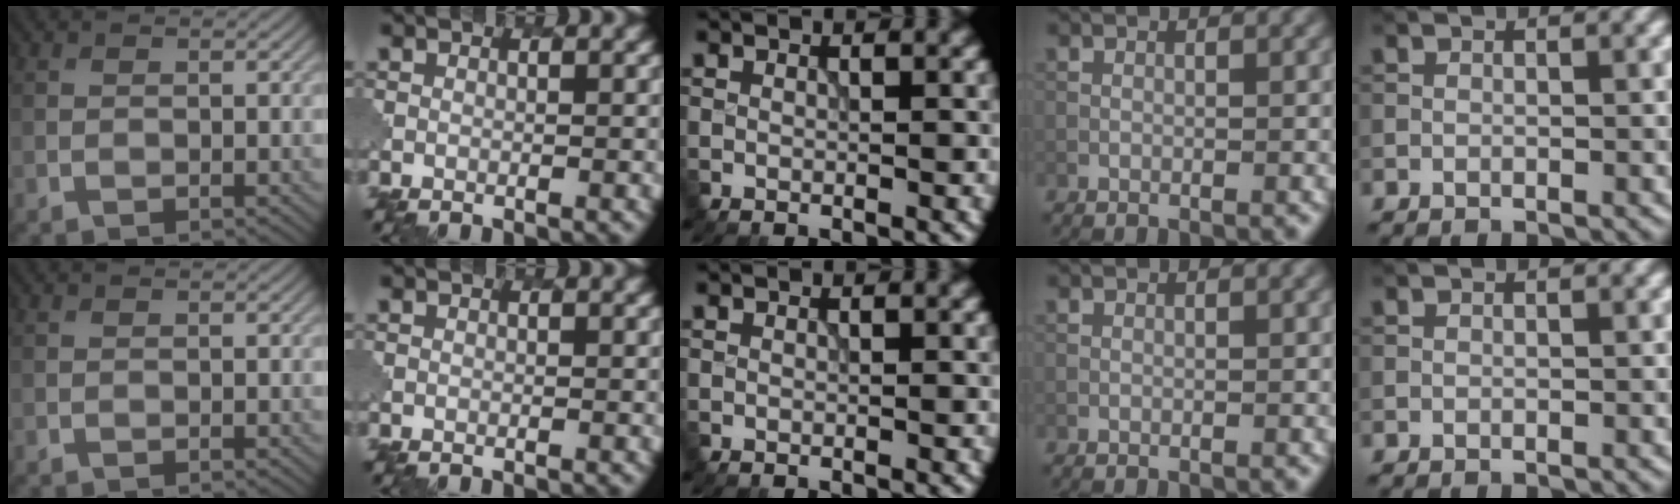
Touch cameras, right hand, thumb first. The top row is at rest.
{}